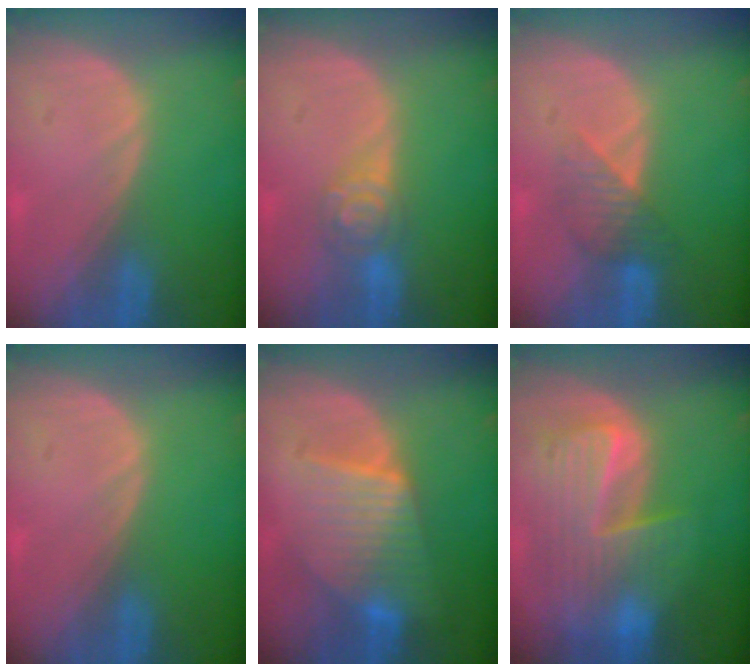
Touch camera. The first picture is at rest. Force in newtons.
{"total": 4.3, "press": 4.3, "slide": 0.2}
{"total": 4.0, "press": 3.7, "slide": 1.6}
{"total": 0.0}
{"total": 7.6, "press": 7.6, "slide": 0.2}
{"total": 10.0, "press": 8.7, "slide": 5.0}